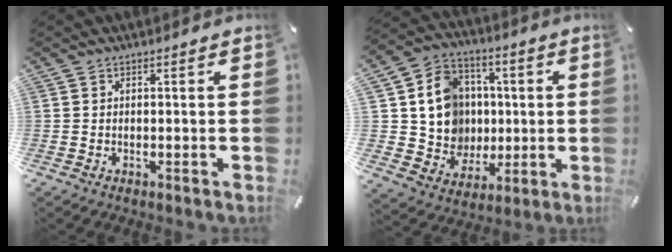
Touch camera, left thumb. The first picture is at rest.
{"total": 14.8, "force": [1.5, 13.9, 4.8], "torque": [-0.092, 0.008, 0.044]}